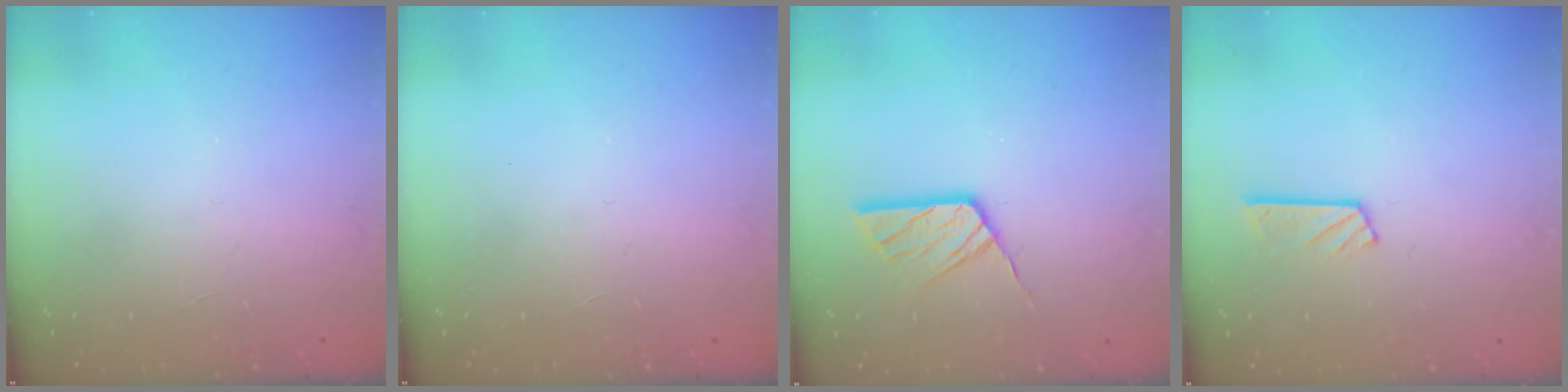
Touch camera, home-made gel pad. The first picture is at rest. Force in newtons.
{"total": 0.0}
{"total": 9.9, "press": 9.9, "slide": 0.8}
{"total": 4.7, "press": 4.7, "slide": 0.4}